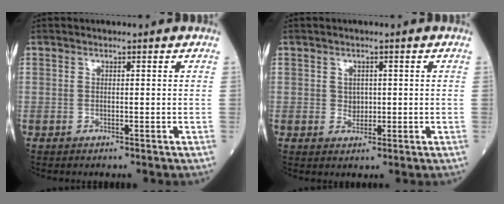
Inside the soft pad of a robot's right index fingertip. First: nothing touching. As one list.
[{"total": 1.8, "force": [0.1, 1.5, 0.9], "torque": [-0.013, 0.000, 0.005]}]